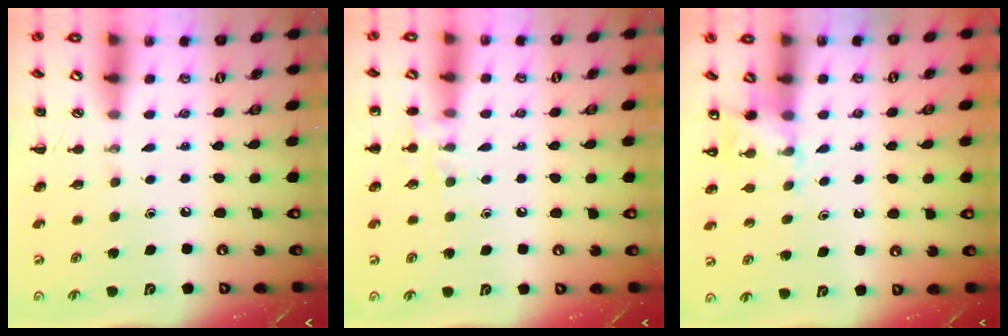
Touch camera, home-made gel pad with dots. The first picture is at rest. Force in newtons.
{"total": 7.4, "press": 7.4, "slide": 0.9}
{"total": 6.0, "press": 5.9, "slide": 1.1}